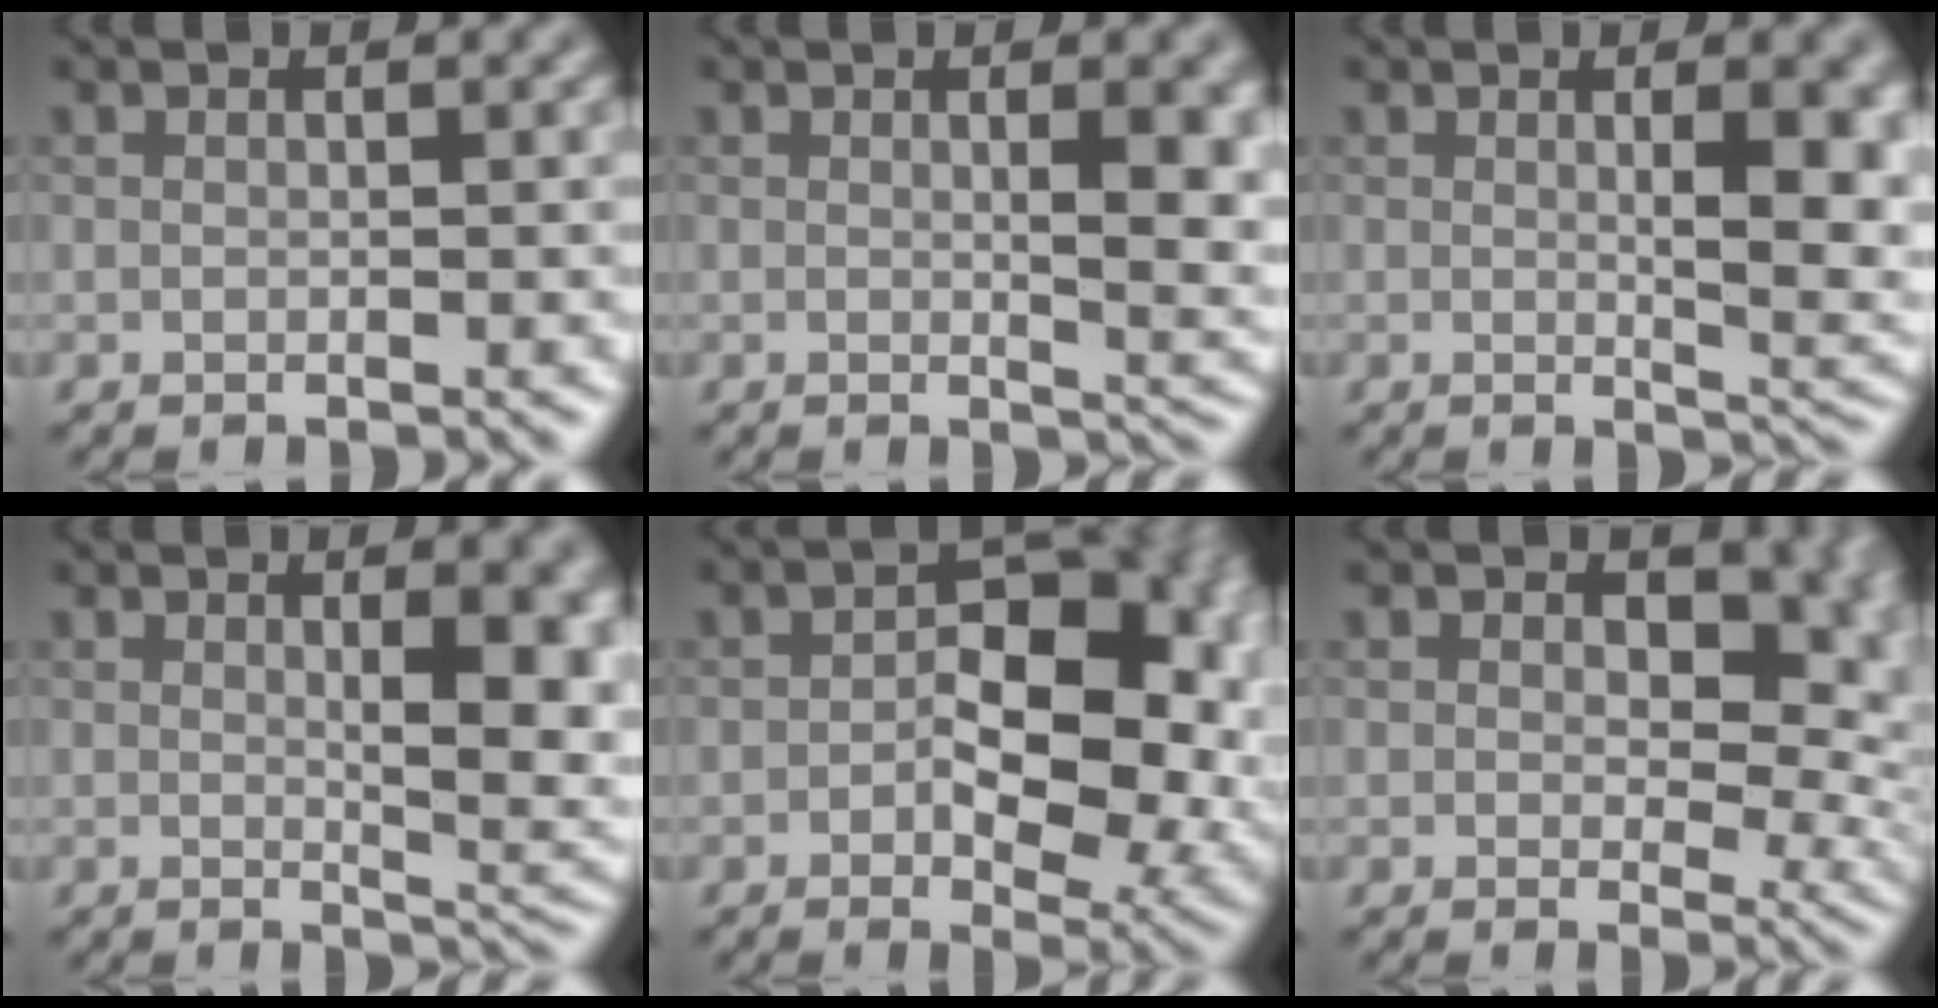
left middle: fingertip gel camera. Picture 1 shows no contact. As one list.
[{"total": 4.8, "force": [0.8, 1.4, 4.5], "torque": [-0.052, -0.002, 0.015]}, {"total": 6.0, "force": [0.8, 1.7, 5.7], "torque": [-0.070, -0.006, 0.019]}, {"total": 6.6, "force": [1.0, 2.1, 6.2], "torque": [-0.074, -0.008, 0.025]}, {"total": 11.7, "force": [-0.1, 7.1, 9.3], "torque": [-0.081, 0.012, -0.001]}, {"total": 10.0, "force": [2.2, 6.2, 7.6], "torque": [-0.081, -0.011, 0.031]}]